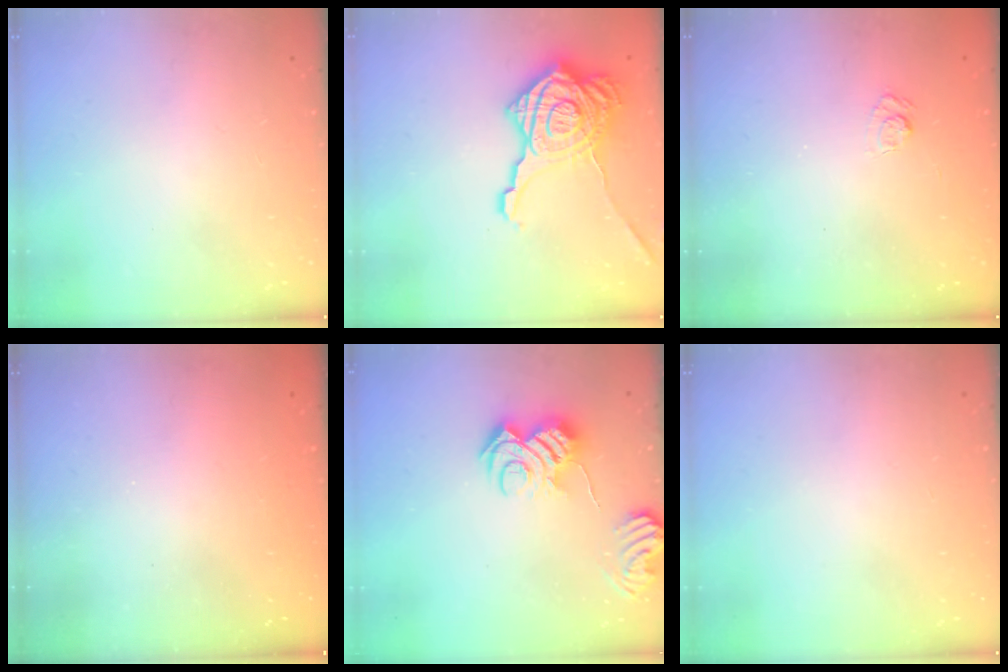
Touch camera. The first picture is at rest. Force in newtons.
{"total": 26.8, "press": 26.7, "slide": 2.1}
{"total": 2.5, "press": 2.1, "slide": 1.3}
{"total": 2.5, "press": 2.4, "slide": 0.8}
{"total": 9.6, "press": 9.6, "slide": 0.9}
{"total": 0.0}